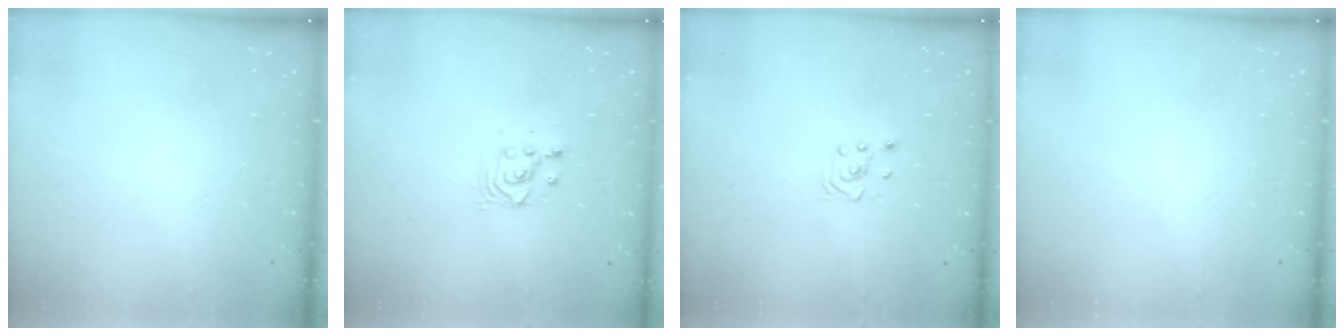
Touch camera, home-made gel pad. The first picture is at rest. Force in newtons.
{"total": 2.9, "press": 2.9, "slide": 0.1}
{"total": 2.6, "press": 2.4, "slide": 1.0}
{"total": 0.0}